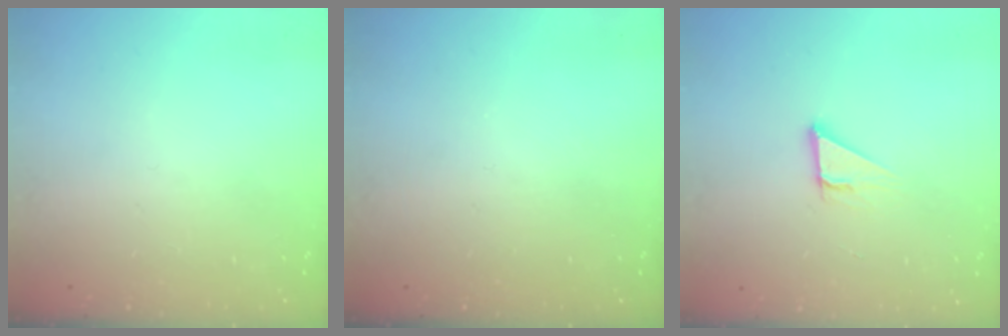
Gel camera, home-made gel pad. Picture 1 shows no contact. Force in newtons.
{"total": 0.0}
{"total": 3.6, "press": 3.6, "slide": 0.1}